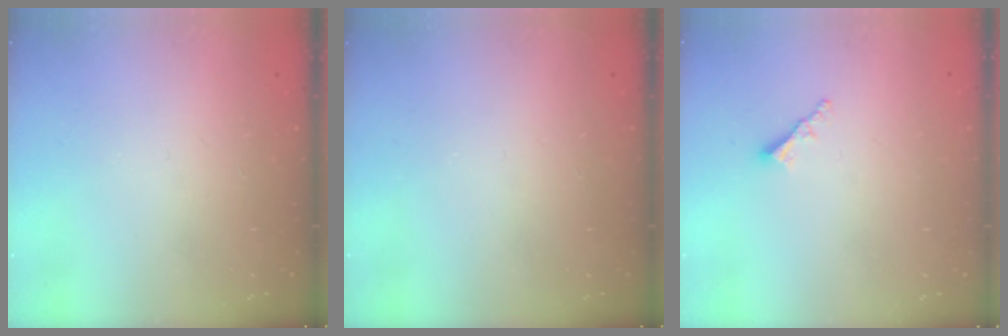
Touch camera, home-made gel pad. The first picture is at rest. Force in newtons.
{"total": 0.0}
{"total": 2.5, "press": 2.5, "slide": 0.3}